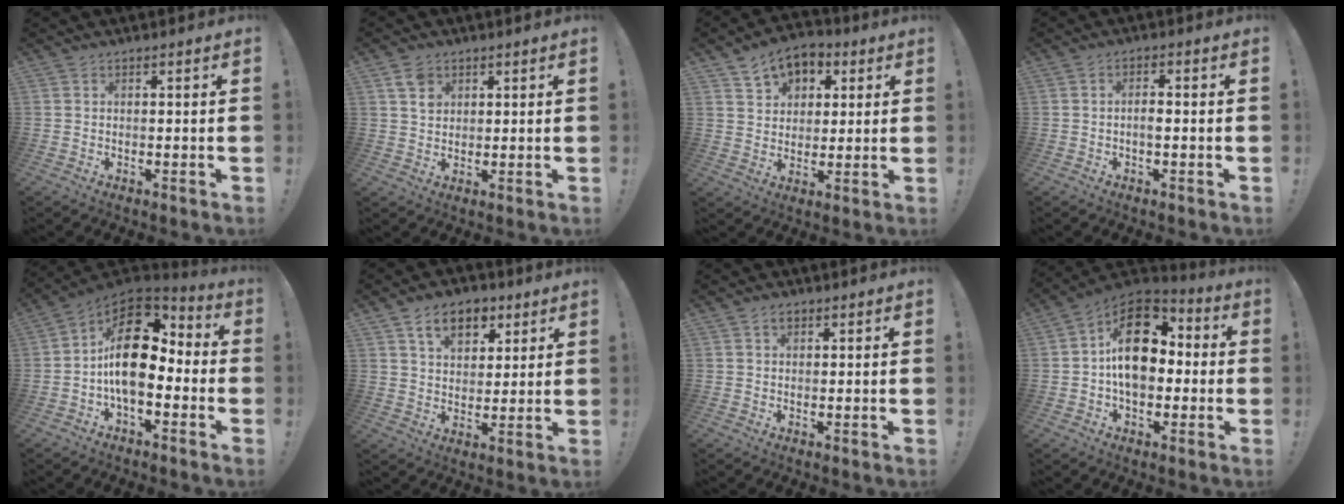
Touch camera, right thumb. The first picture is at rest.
{"total": 4.9, "force": [2.8, 3.4, 2.1], "torque": [-0.032, -0.005, 0.052]}
{"total": 9.2, "force": [5.1, 6.7, 3.7], "torque": [-0.054, -0.027, 0.098]}
{"total": 2.7, "force": [-0.9, 0.9, 2.4], "torque": [-0.049, 0.003, -0.018]}
{"total": 18.6, "force": [1.5, 10.5, 15.3], "torque": [-0.258, 0.004, 0.028]}
{"total": 11.1, "force": [5.9, 7.2, 6.1], "torque": [-0.090, -0.016, 0.109]}
{"total": 2.2, "force": [1.2, 1.3, 1.3], "torque": [-0.015, -0.001, 0.019]}
{"total": 19.4, "force": [1.8, 13.1, 14.2], "torque": [-0.216, 0.014, 0.033]}